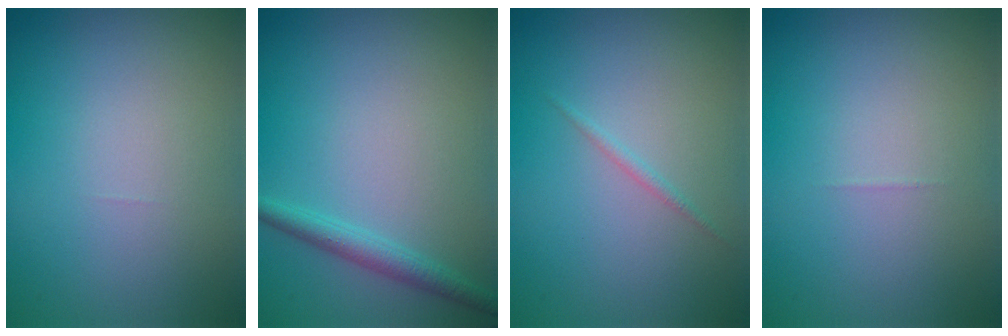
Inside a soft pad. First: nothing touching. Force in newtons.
{"total": 2.0, "press": 2.0, "slide": 0.0}
{"total": 0.6, "press": 0.6, "slide": 0.0}
{"total": 0.0}